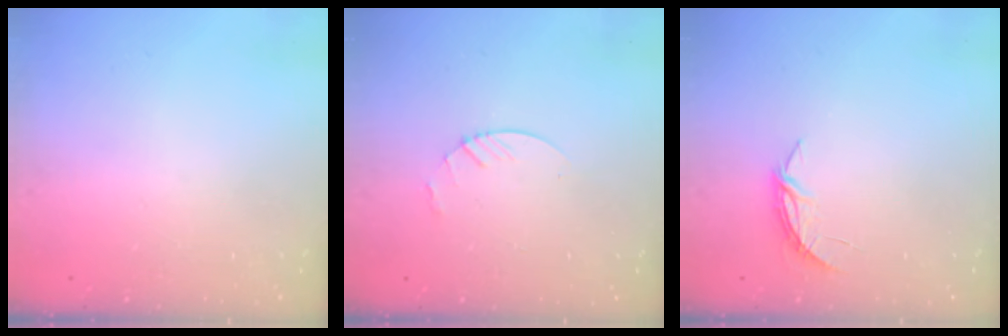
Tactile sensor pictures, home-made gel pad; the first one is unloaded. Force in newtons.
{"total": 3.0, "press": 3.0, "slide": 0.3}
{"total": 4.4, "press": 4.3, "slide": 0.4}